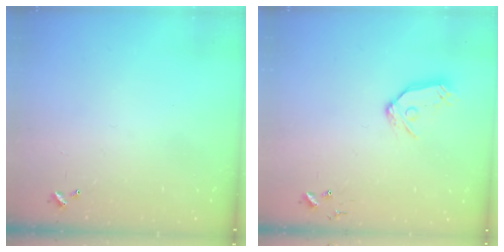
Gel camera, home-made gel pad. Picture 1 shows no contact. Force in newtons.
{"total": 9.6, "press": 9.6, "slide": 1.0}